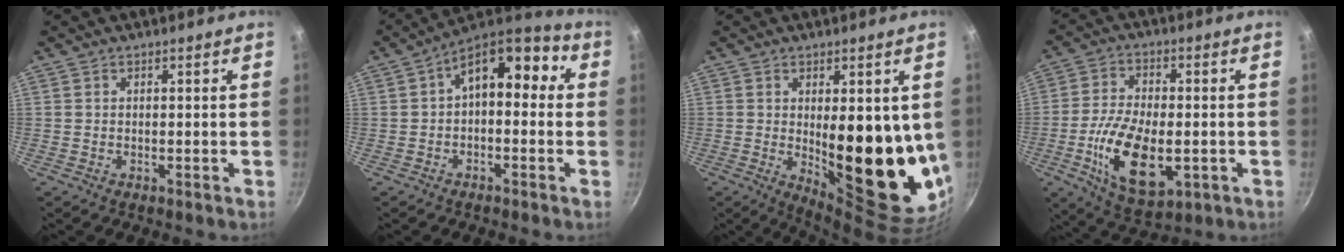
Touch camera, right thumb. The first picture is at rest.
{"total": 12.6, "force": [1.5, 7.1, 10.3], "torque": [-0.115, 0.046, 0.005]}
{"total": 20.5, "force": [-1.3, 7.6, 19.0], "torque": [-0.212, -0.036, 0.010]}
{"total": 15.0, "force": [-3.6, 7.4, 12.5], "torque": [-0.220, -0.002, -0.054]}